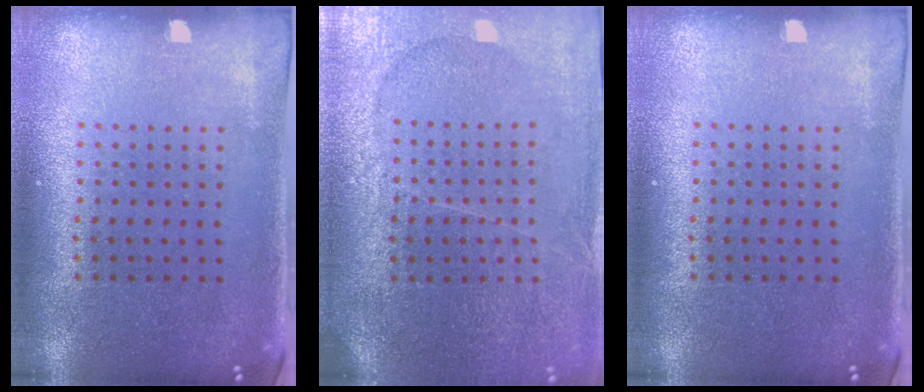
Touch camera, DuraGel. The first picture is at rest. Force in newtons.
{"total": 3.6, "press": 3.3, "slide": 1.4}
{"total": 0.0}